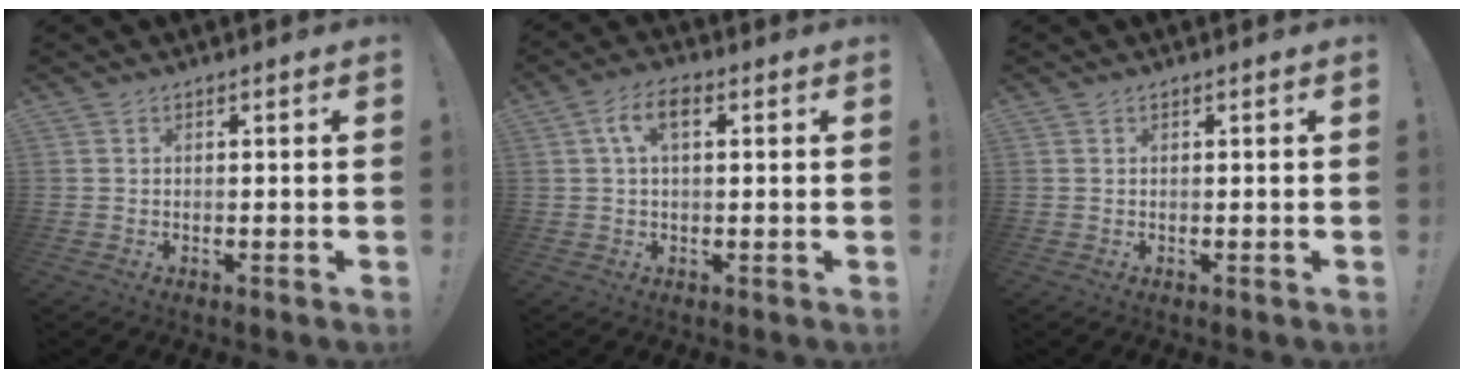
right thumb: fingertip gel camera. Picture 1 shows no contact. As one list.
[{"total": 6.6, "force": [1.9, 3.4, 5.3], "torque": [-0.099, 0.013, 0.034]}, {"total": 0.0}]